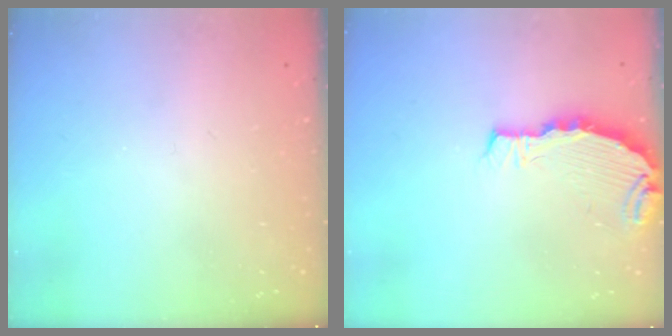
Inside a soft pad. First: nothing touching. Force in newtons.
{"total": 4.4, "press": 4.3, "slide": 0.4}